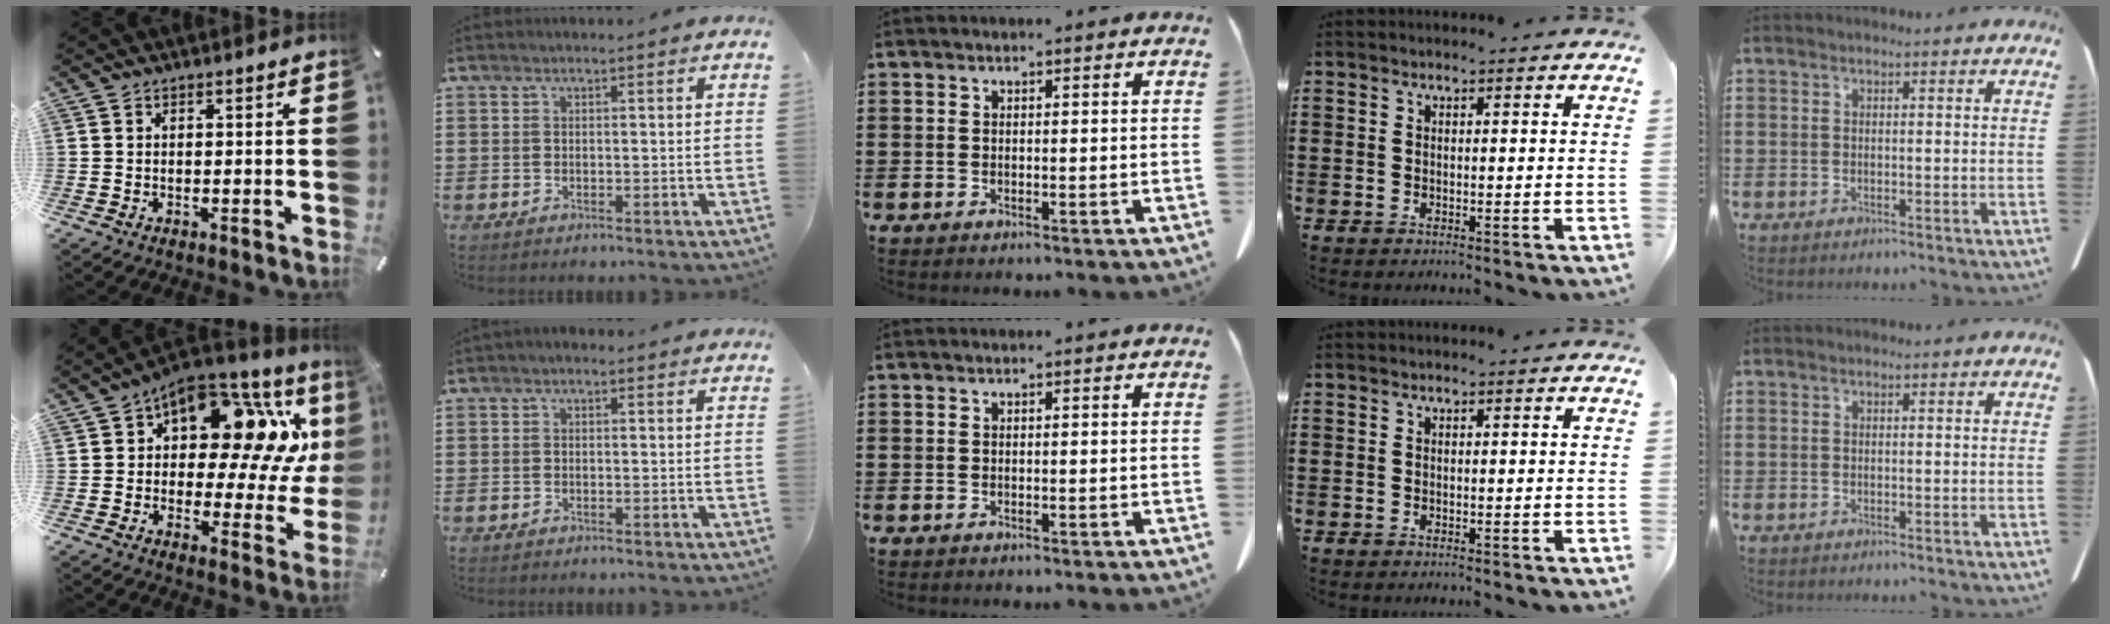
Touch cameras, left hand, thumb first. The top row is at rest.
{"thumb": {"total": 18.6, "force": [8.4, 9.5, 13.6], "torque": [-0.184, -0.068, 0.134]}, "index": {"total": 0.7, "force": [-0.3, 0.6, 0.3], "torque": [-0.008, 0.003, -0.007]}}